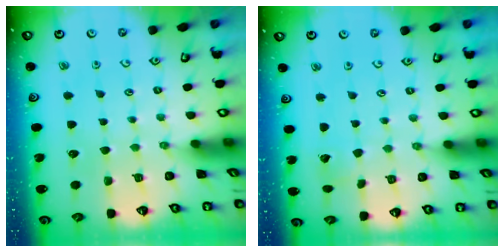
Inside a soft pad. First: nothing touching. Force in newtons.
{"total": 1.4, "press": 1.4, "slide": 0.1}